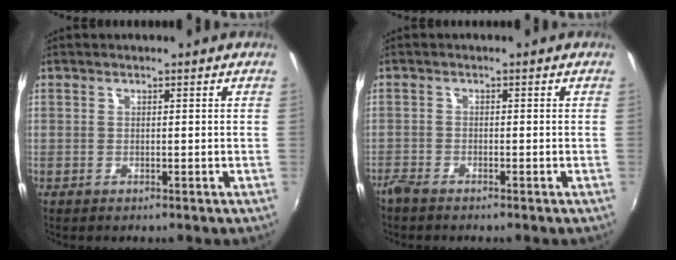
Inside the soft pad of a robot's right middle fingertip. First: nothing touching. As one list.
[{"total": 2.2, "force": [-2.1, 0.4, 0.7], "torque": [-0.023, -0.008, -0.043]}]